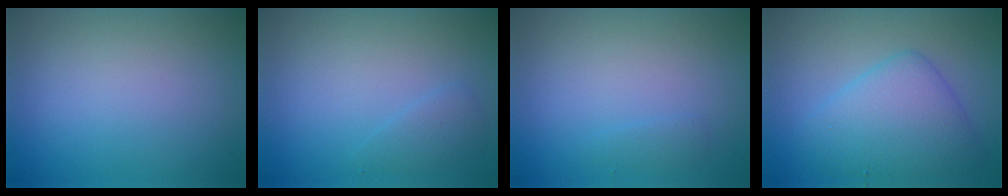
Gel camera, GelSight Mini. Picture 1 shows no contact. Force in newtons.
{"total": 1.3, "press": 1.3, "slide": 0.0}
{"total": 0.7, "press": 0.7, "slide": 0.1}
{"total": 5.1, "press": 5.1, "slide": 0.2}